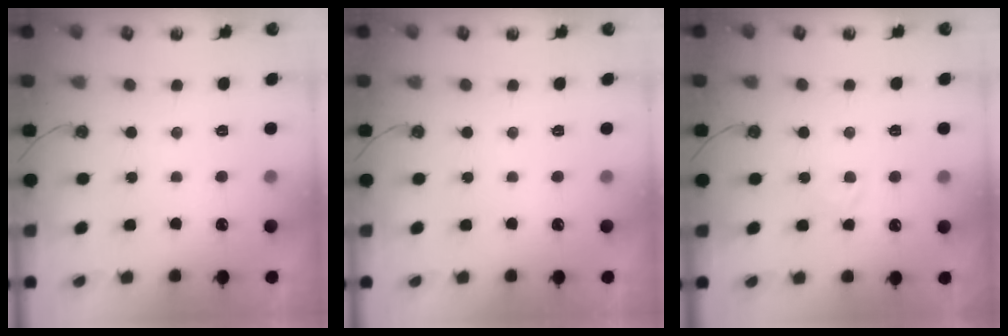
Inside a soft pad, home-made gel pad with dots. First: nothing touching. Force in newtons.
{"total": 0.0}
{"total": 3.3, "press": 3.3, "slide": 0.5}